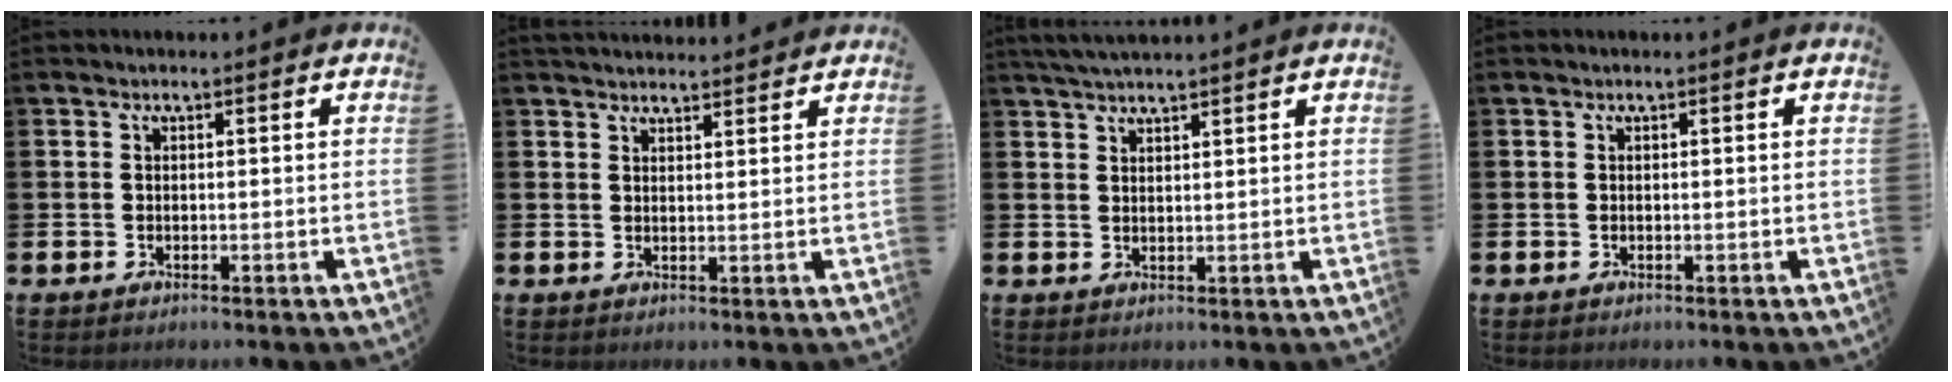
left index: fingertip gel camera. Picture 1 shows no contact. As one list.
[{"total": 2.6, "force": [2.5, 0.4, 0.1], "torque": [0.005, -0.013, 0.044]}, {"total": 2.8, "force": [2.7, 0.1, 0.8], "torque": [-0.018, -0.006, 0.048]}, {"total": 0.0}]